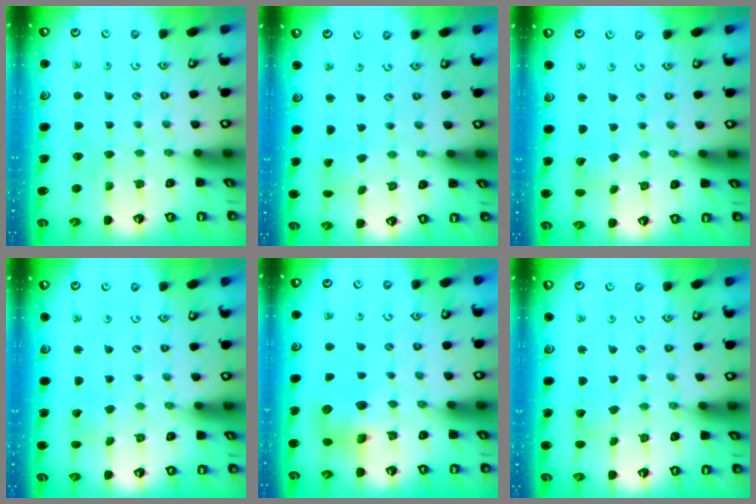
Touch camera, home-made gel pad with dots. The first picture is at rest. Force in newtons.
{"total": 0.9, "press": 0.7, "slide": 0.5}
{"total": 2.4, "press": 2.4, "slide": 0.2}
{"total": 2.4, "press": 2.4, "slide": 0.2}
{"total": 8.0, "press": 8.0, "slide": 0.5}
{"total": 2.1, "press": 2.1, "slide": 0.2}